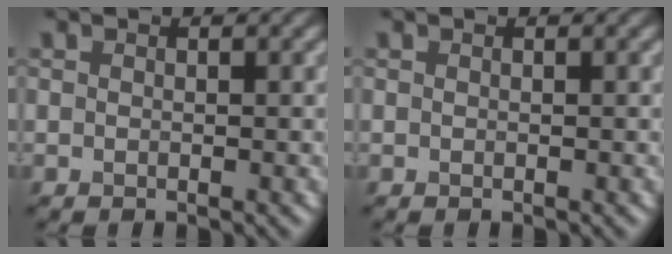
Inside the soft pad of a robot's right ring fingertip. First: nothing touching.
{"total": 0.0}